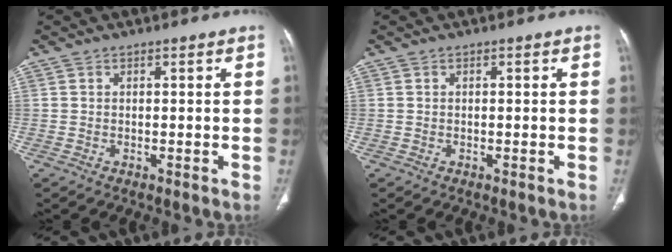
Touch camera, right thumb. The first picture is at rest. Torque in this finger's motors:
{"motor_torque": [0.18, -0.52, -0.34, 0.23, -0.02]}